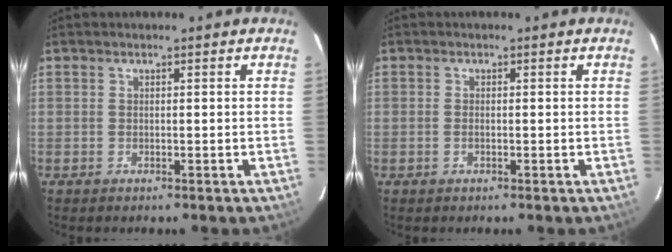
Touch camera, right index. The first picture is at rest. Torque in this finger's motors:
{"motor_torque": [-0.18, 0.12, -0.02, -0.01]}